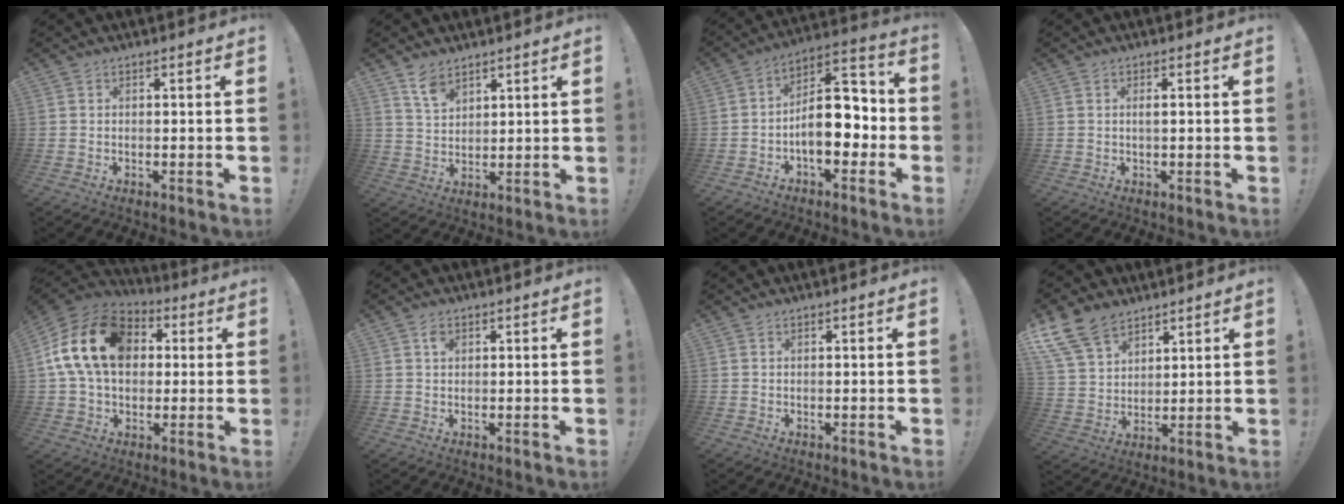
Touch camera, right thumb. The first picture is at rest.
{"total": 6.8, "force": [5.0, 3.9, 2.6], "torque": [-0.053, -0.026, 0.097]}
{"total": 14.9, "force": [-2.8, 8.1, 12.2], "torque": [-0.192, 0.021, -0.039]}
{"total": 1.5, "force": [0.0, 0.1, 1.5], "torque": [-0.027, -0.001, -0.002]}
{"total": 19.7, "force": [4.6, 13.9, 13.2], "torque": [-0.236, 0.010, 0.089]}
{"total": 1.6, "force": [0.7, 1.1, 0.9], "torque": [-0.010, -0.001, 0.011]}
{"total": 0.0}
{"total": 13.2, "force": [9.2, 7.9, 5.2], "torque": [-0.106, -0.049, 0.181]}